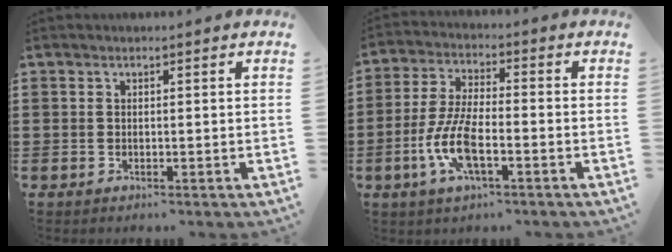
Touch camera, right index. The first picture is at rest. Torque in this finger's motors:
{"motor_torque": [1.43, 0.71, 0.48, 0.21]}